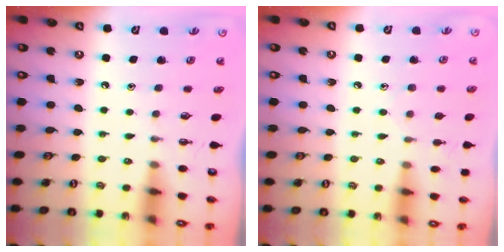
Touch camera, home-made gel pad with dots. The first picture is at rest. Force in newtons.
{"total": 6.2, "press": 6.1, "slide": 0.6}